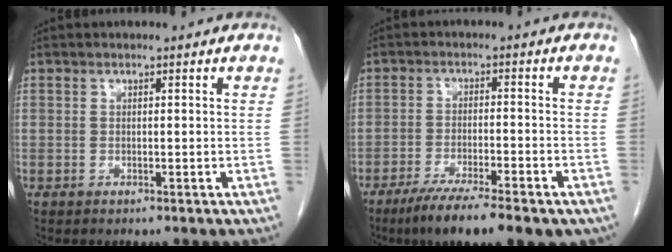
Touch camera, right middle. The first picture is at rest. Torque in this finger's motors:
{"motor_torque": [0.39, -0.31, 0.19, 0.07]}